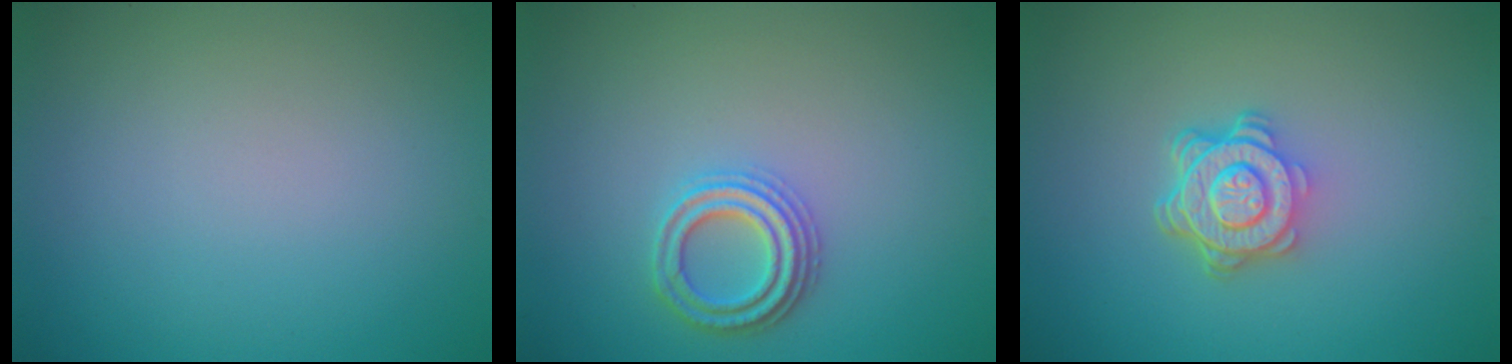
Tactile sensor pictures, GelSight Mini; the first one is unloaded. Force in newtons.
{"total": 2.7, "press": 2.6, "slide": 0.8}
{"total": 4.7, "press": 3.4, "slide": 3.2}